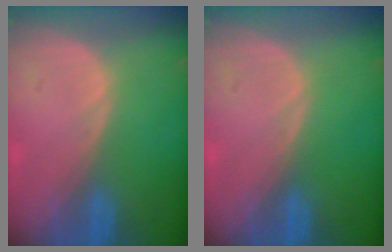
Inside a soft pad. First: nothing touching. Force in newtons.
{"total": 0.0}